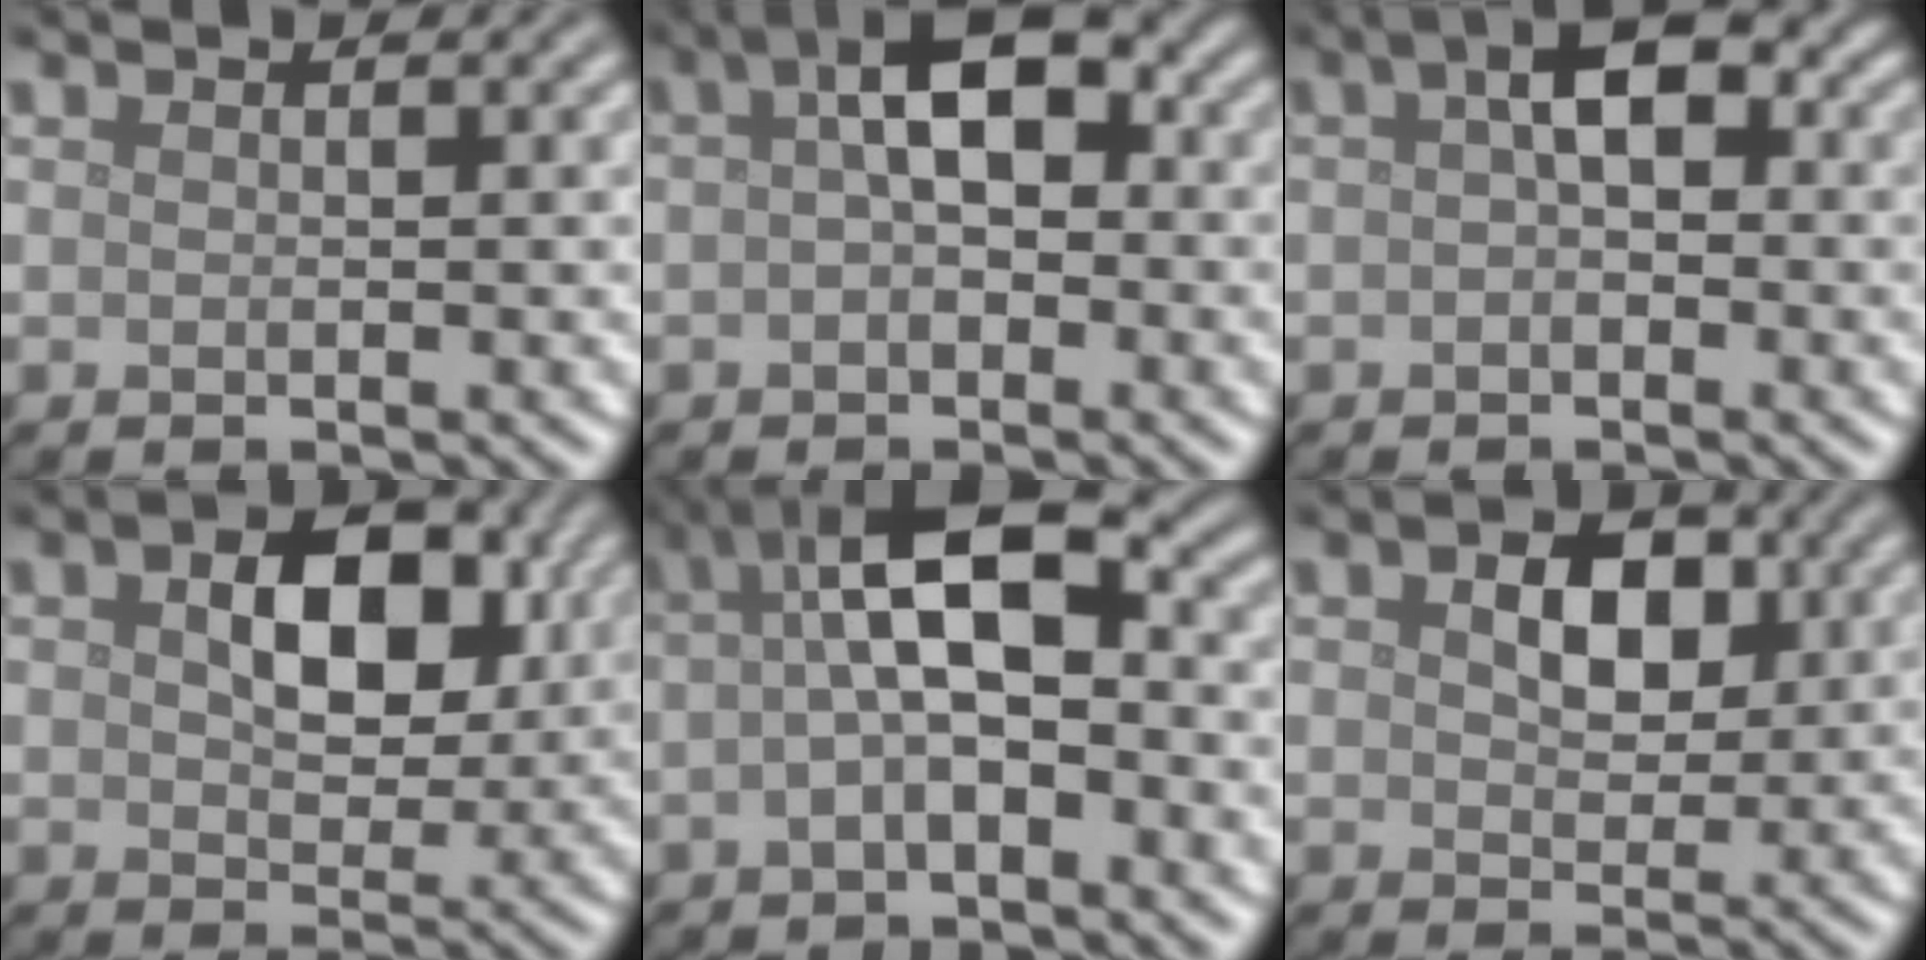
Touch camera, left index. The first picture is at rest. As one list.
[{"total": 4.9, "force": [0.7, 2.4, 4.2], "torque": [-0.059, 0.017, -0.001]}, {"total": 3.7, "force": [0.6, 1.8, 3.1], "torque": [-0.040, 0.012, -0.002]}, {"total": 6.6, "force": [1.3, 4.1, 5.0], "torque": [-0.083, -0.002, 0.017]}, {"total": 7.0, "force": [0.4, 2.7, 6.4], "torque": [-0.115, 0.019, -0.007]}, {"total": 4.3, "force": [1.0, 2.9, 3.0], "torque": [-0.054, 0.001, 0.010]}]